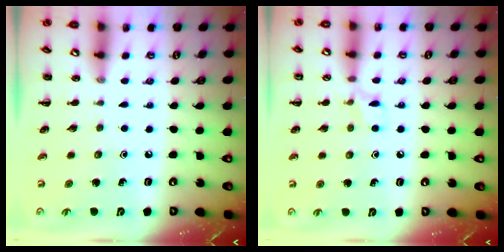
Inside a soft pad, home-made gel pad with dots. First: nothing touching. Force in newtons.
{"total": 4.8, "press": 4.5, "slide": 1.7}